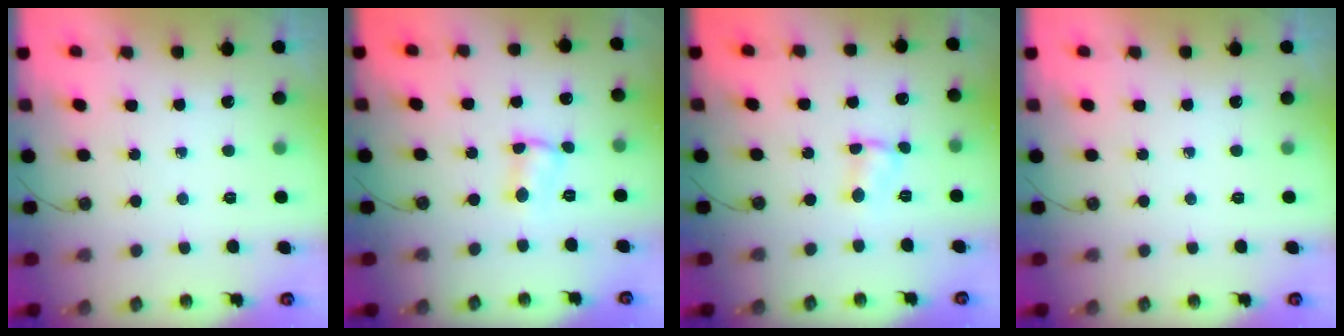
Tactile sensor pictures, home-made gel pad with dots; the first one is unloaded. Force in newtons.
{"total": 2.5, "press": 2.5, "slide": 0.5}
{"total": 1.8, "press": 1.8, "slide": 0.3}
{"total": 0.0}